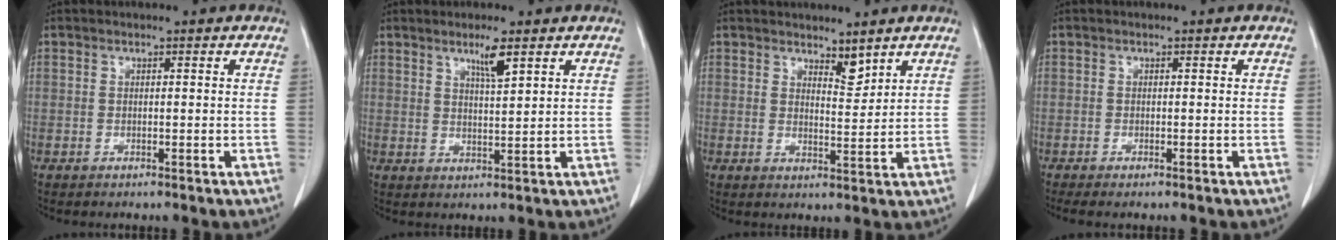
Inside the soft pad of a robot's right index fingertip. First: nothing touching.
{"total": 3.7, "force": [2.3, 0.1, 2.8], "torque": [-0.052, -0.006, 0.043]}
{"total": 3.0, "force": [2.6, 0.8, 1.3], "torque": [-0.021, -0.010, 0.049]}
{"total": 1.7, "force": [-1.4, 0.2, 1.0], "torque": [-0.014, -0.004, -0.020]}